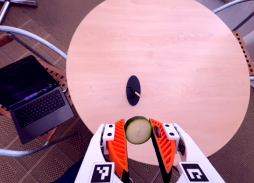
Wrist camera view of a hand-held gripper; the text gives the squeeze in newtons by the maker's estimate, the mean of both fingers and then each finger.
{"total": 8.2, "left": 7.7, "right": 8.6}